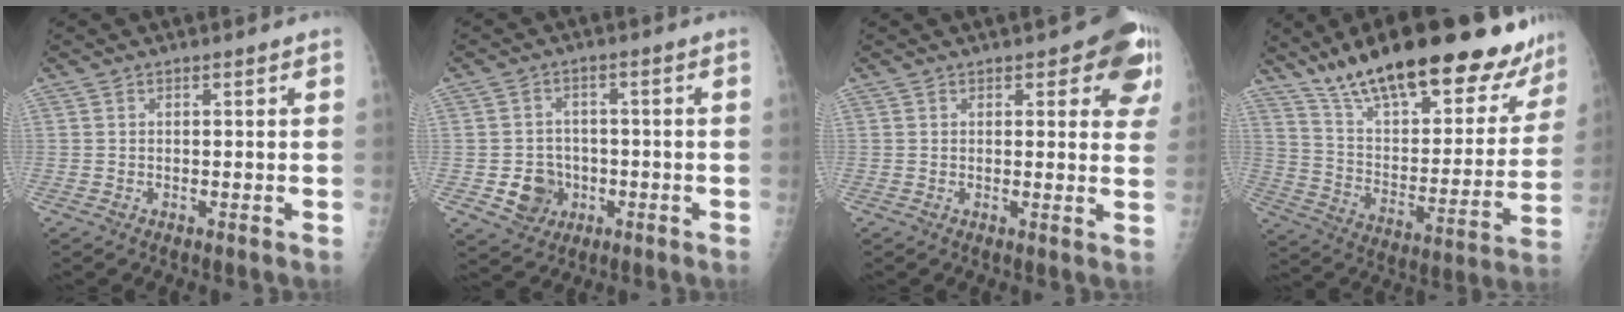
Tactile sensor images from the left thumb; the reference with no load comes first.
{"total": 6.6, "force": [-1.8, 5.9, 2.3], "torque": [-0.009, 0.011, -0.025]}
{"total": 9.2, "force": [4.8, 4.0, 6.8], "torque": [-0.035, -0.015, 0.044]}
{"total": 31.1, "force": [23.5, 10.0, 17.8], "torque": [-0.234, -0.073, 0.352]}